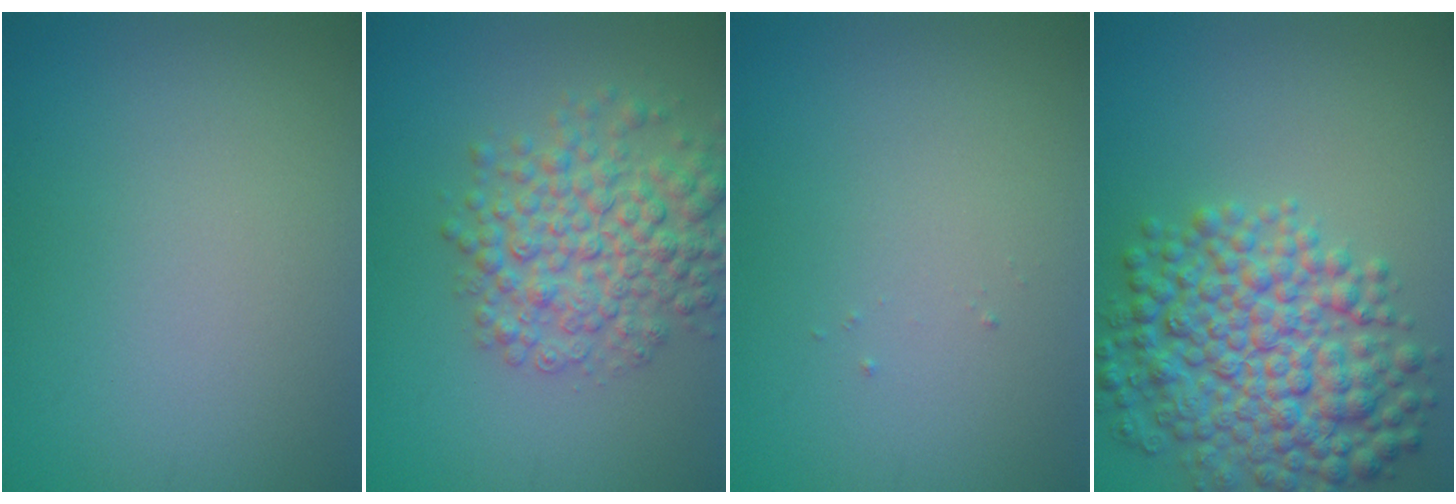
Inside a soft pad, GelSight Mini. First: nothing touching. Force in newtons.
{"total": 6.0, "press": 6.0, "slide": 0.2}
{"total": 0.0}
{"total": 8.3, "press": 8.3, "slide": 0.0}